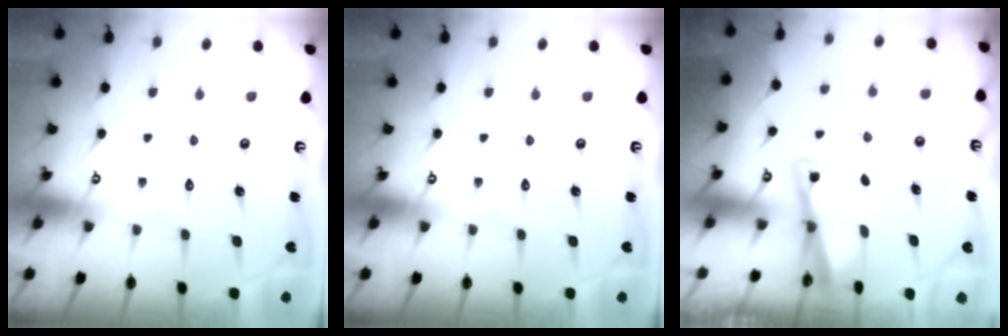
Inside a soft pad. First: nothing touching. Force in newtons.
{"total": 0.0}
{"total": 2.9, "press": 2.9, "slide": 0.3}